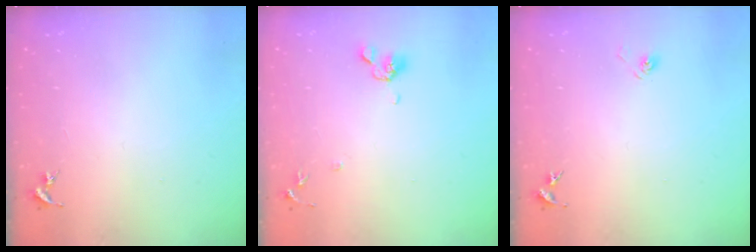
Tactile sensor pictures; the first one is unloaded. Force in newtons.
{"total": 8.3, "press": 8.2, "slide": 1.6}
{"total": 2.9, "press": 2.5, "slide": 1.5}